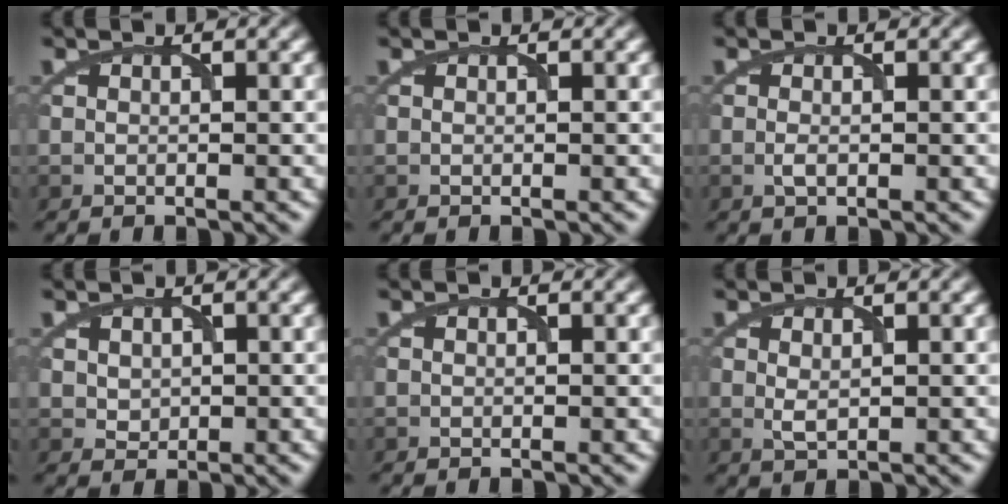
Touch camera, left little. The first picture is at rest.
{"total": 0.0}
{"total": 0.8, "force": [-0.2, 0.3, 0.7], "torque": [-0.020, -0.002, -0.006]}
{"total": 1.4, "force": [0.5, 1.3, 0.6], "torque": [-0.014, -0.004, 0.016]}
{"total": 0.0}
{"total": 1.2, "force": [0.2, 0.6, 1.0], "torque": [-0.024, -0.002, 0.008]}